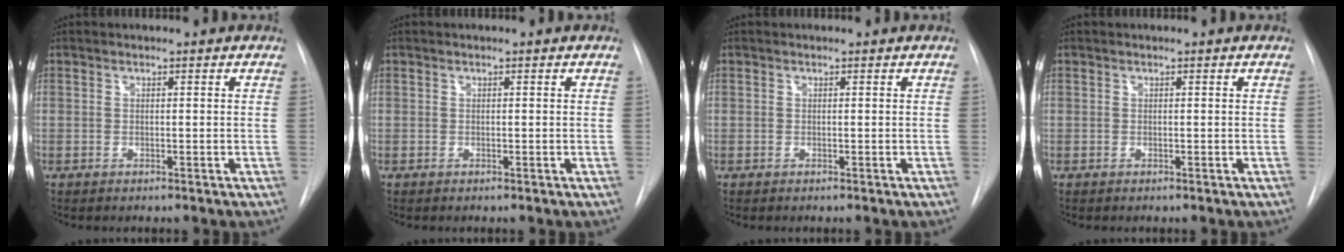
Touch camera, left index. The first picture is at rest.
{"total": 0.0}
{"total": 0.0}
{"total": 0.0}